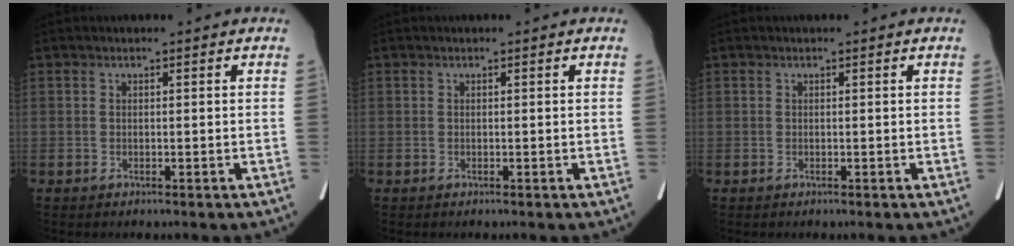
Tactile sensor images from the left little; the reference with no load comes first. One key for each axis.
{"total": 0.0}
{"total": 0.0}